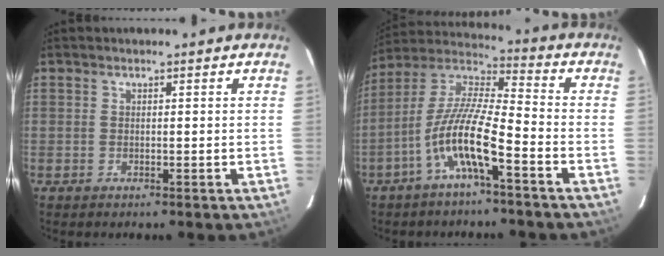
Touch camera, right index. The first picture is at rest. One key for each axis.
{"total": 12.1, "fx": -5.7, "fy": 2.0, "fz": 10.5, "tx": -0.212, "ty": 0.004, "tz": -0.112}